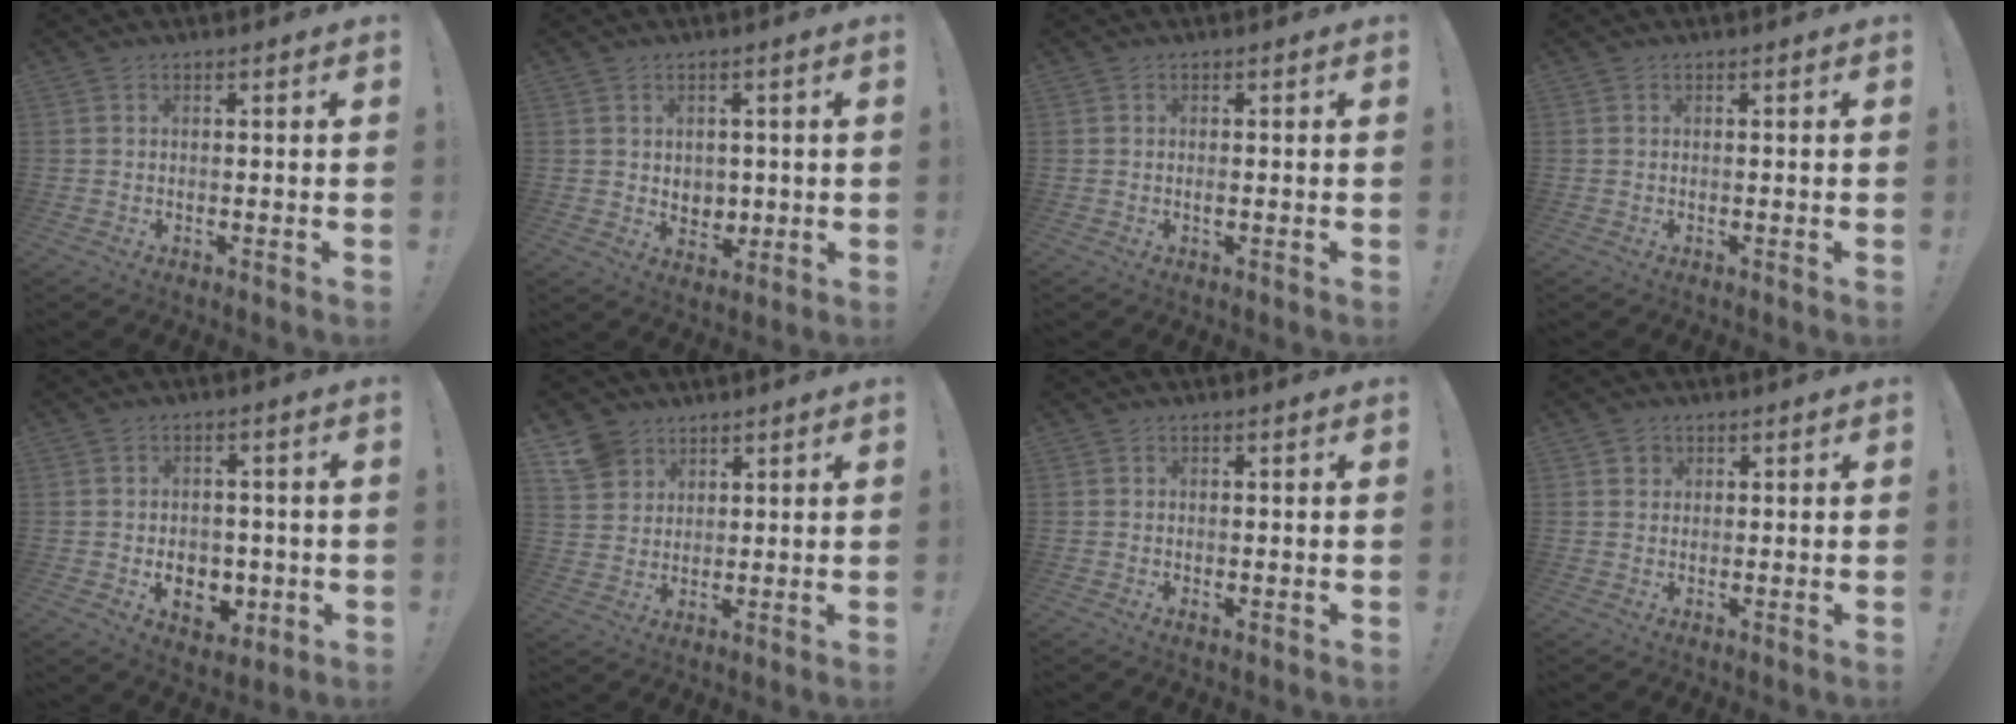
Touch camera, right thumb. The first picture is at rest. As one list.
[{"total": 5.0, "force": [1.8, 4.5, 1.1], "torque": [-0.007, -0.018, 0.035]}, {"total": 0.8, "force": [-0.3, 0.1, 0.7], "torque": [-0.005, -0.004, -0.007]}, {"total": 0.0}, {"total": 7.7, "force": [-1.7, 6.1, 4.4], "torque": [-0.051, 0.009, -0.024]}, {"total": 7.4, "force": [4.8, 5.4, 1.5], "torque": [-0.026, -0.029, 0.097]}, {"total": 0.5, "force": [0.2, 0.3, 0.4], "torque": [-0.009, 0.001, 0.003]}, {"total": 2.1, "force": [1.1, 1.8, 0.2], "torque": [0.003, -0.006, 0.018]}]